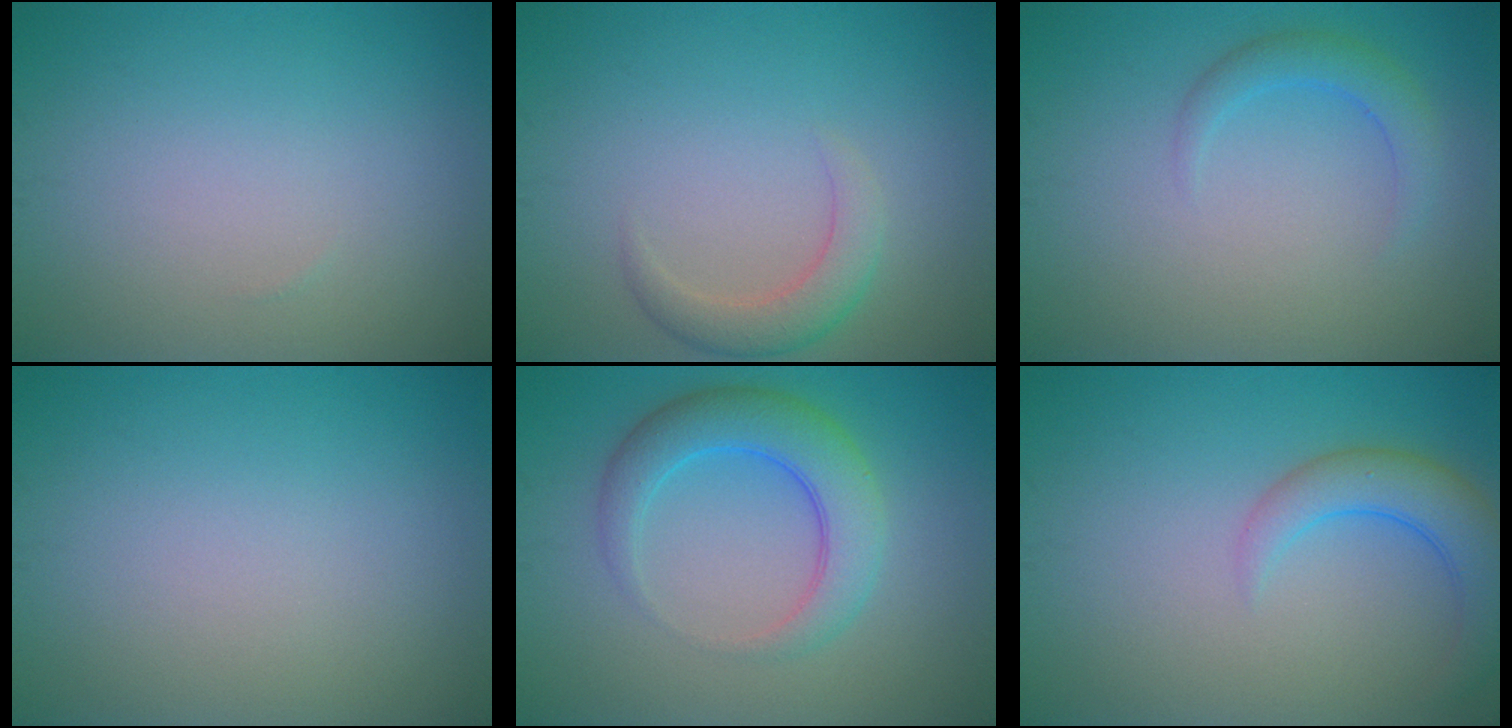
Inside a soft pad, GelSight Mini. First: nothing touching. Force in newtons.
{"total": 2.6, "press": 2.6, "slide": 0.1}
{"total": 2.1, "press": 2.1, "slide": 0.3}
{"total": 0.0}
{"total": 5.1, "press": 5.1, "slide": 0.2}
{"total": 4.0, "press": 4.0, "slide": 0.3}